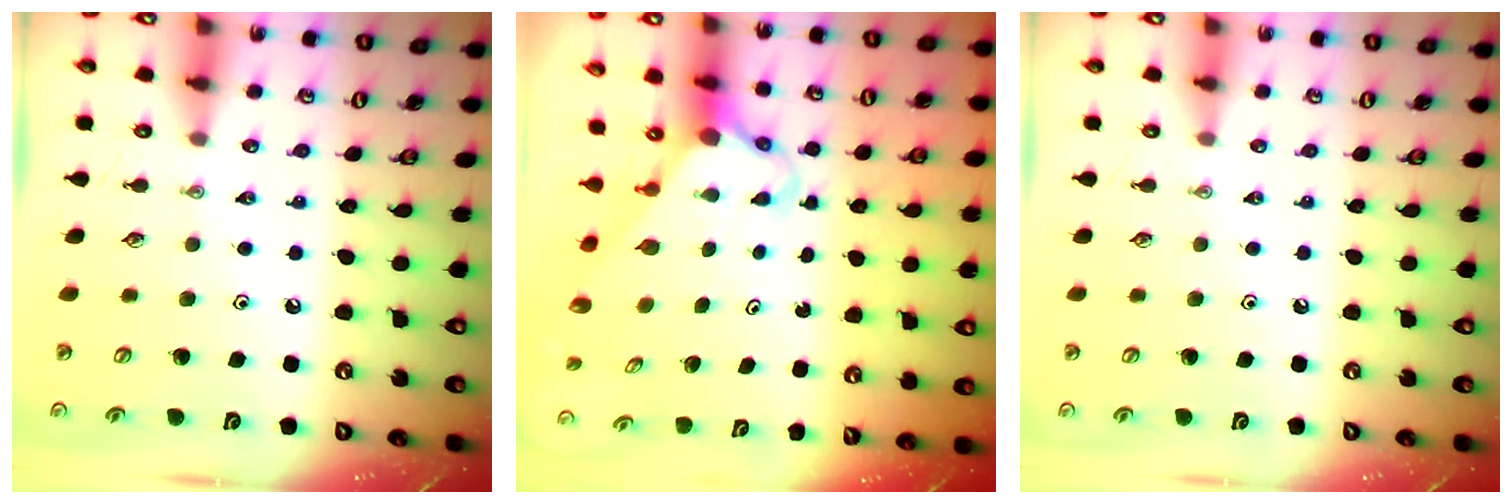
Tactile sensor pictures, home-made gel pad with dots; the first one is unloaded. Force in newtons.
{"total": 3.9, "press": 3.8, "slide": 0.2}
{"total": 0.0}